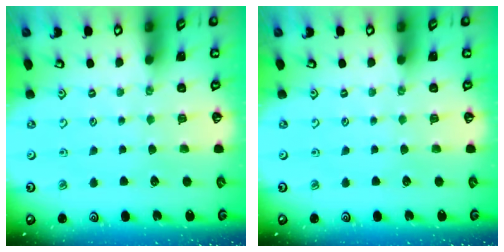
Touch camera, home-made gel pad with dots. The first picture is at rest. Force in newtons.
{"total": 0.0}